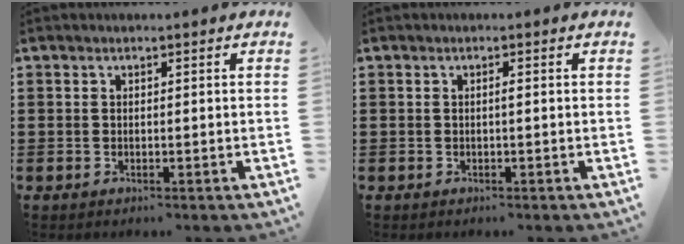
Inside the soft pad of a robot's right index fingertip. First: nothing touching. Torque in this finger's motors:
{"motor_torque": [0.47, -0.19, 0.01, 0.04]}